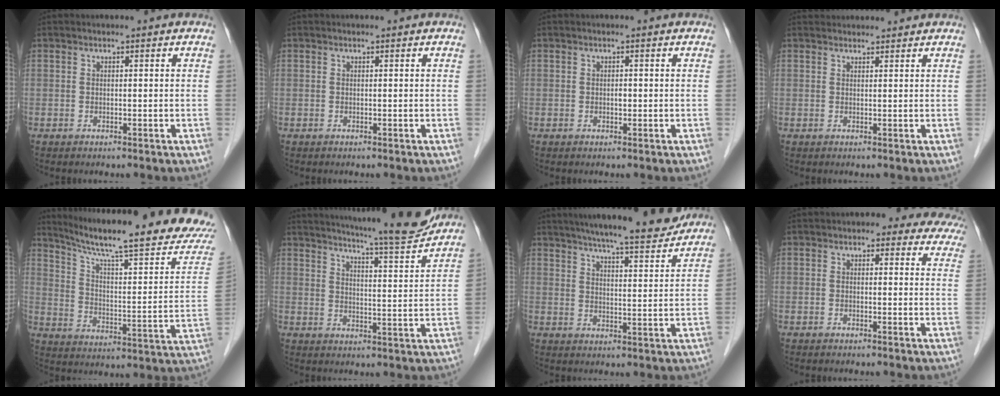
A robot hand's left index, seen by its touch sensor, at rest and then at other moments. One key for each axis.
{"total": 0.0}
{"total": 0.7, "fx": -0.1, "fy": 0.4, "fz": 0.5, "tx": -0.010, "ty": 0.001, "tz": -0.002}
{"total": 4.2, "fx": 4.1, "fy": 0.8, "fz": 0.4, "tx": -0.007, "ty": 0.034, "tz": 0.056}
{"total": 24.4, "fx": 20.9, "fy": 0.6, "fz": 12.5, "tx": -0.190, "ty": -0.054, "tz": 0.288}
{"total": 14.6, "fx": 13.5, "fy": -0.3, "fz": 5.7, "tx": -0.091, "ty": -0.024, "tz": 0.182}
{"total": 15.6, "fx": 14.0, "fy": 1.0, "fz": 7.0, "tx": -0.105, "ty": 0.001, "tz": 0.192}
{"total": 10.2, "fx": 9.1, "fy": 3.9, "fz": 2.5, "tx": 0.014, "ty": -0.006, "tz": 0.071}